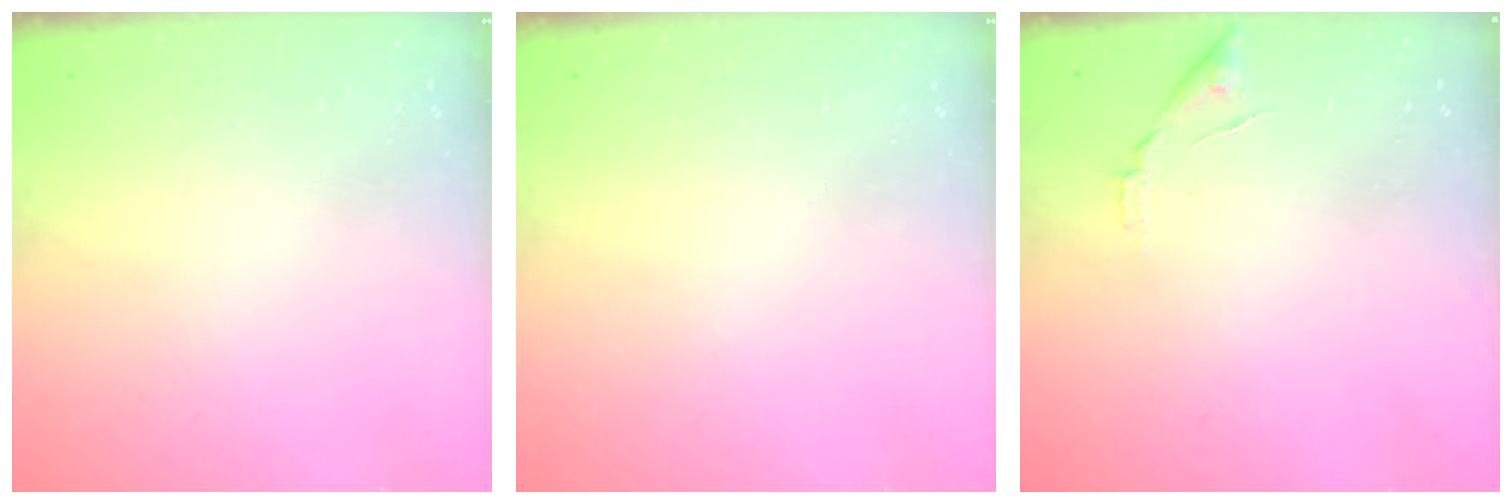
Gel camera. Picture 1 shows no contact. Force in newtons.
{"total": 0.0}
{"total": 7.7, "press": 7.7, "slide": 0.3}